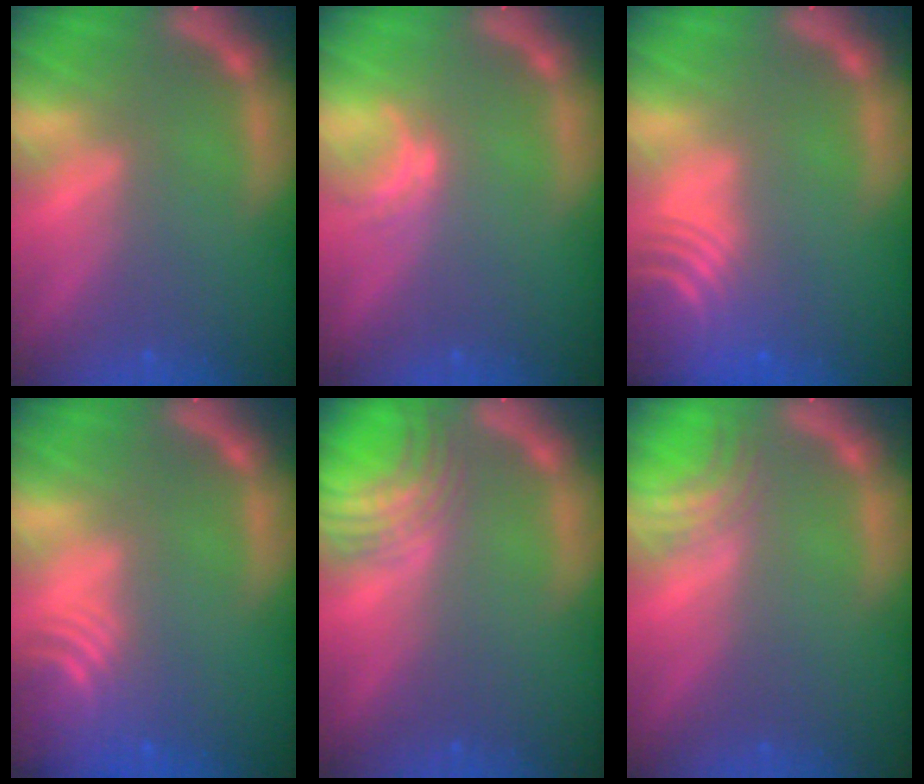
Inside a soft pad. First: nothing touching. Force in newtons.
{"total": 1.5}
{"total": 10.1}
{"total": 6.5}
{"total": 5.5}
{"total": 3.0}